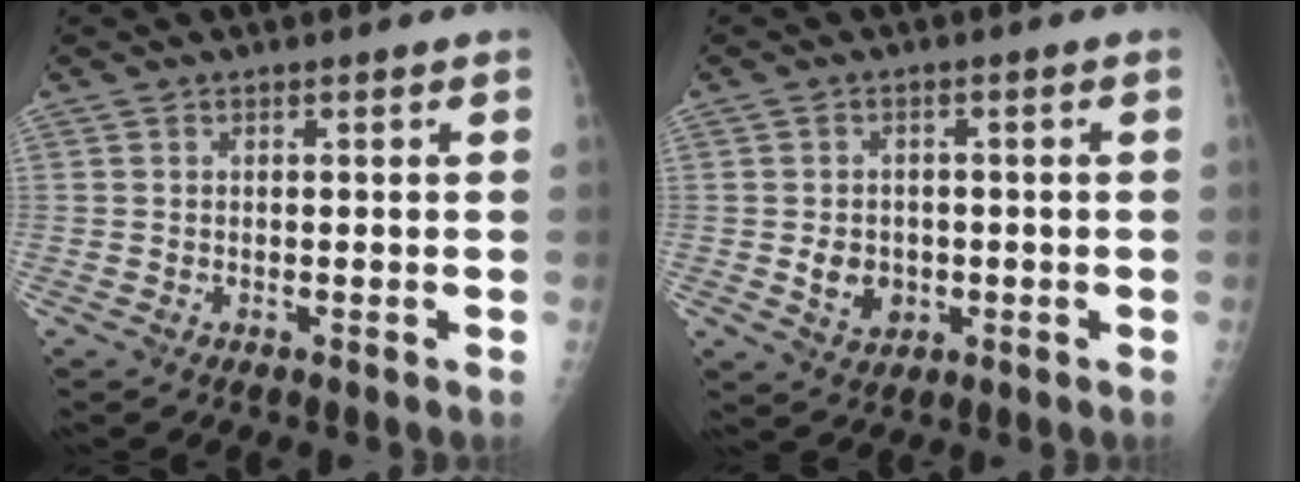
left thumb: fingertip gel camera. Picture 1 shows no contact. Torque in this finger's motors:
{"motor_torque": [-0.09, 0.09, 0.05, 0.02, 0.01]}